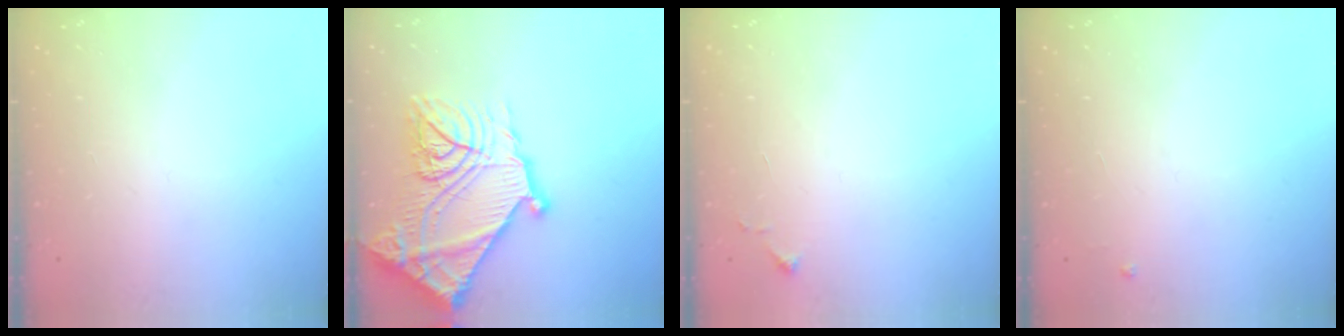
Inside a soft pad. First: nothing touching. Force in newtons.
{"total": 28.8, "press": 28.7, "slide": 2.7}
{"total": 3.2, "press": 3.2, "slide": 0.6}
{"total": 2.4, "press": 2.4, "slide": 0.4}